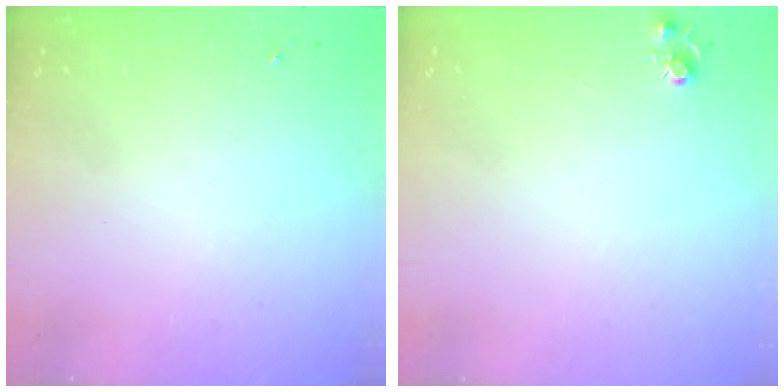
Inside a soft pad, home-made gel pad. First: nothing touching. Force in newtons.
{"total": 5.1, "press": 5.0, "slide": 0.5}